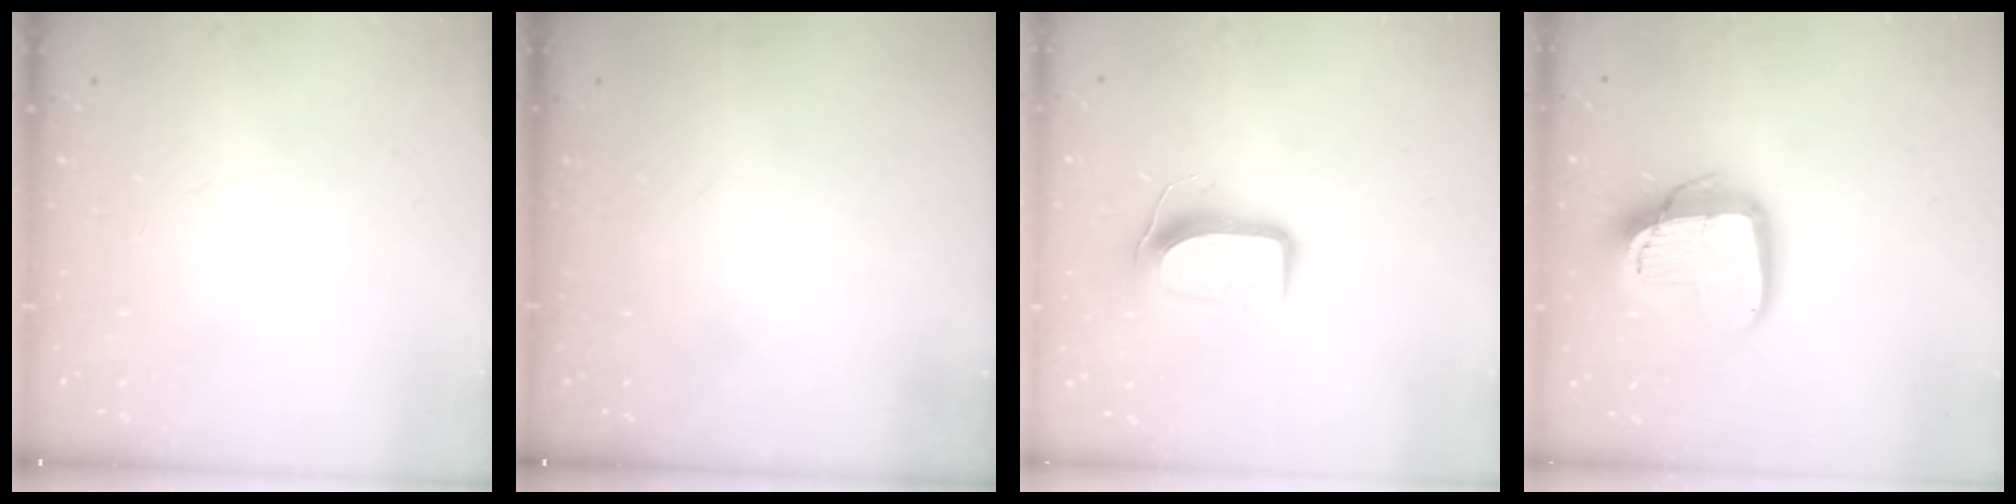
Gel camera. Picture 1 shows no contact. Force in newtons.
{"total": 0.0}
{"total": 8.8, "press": 8.8, "slide": 0.6}
{"total": 14.6, "press": 14.6, "slide": 1.1}